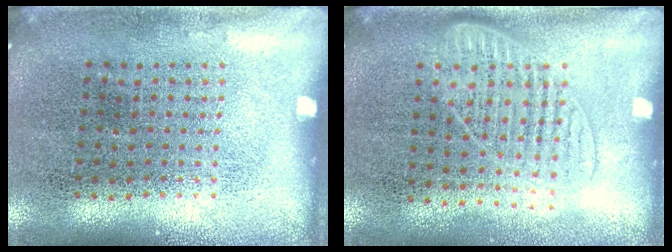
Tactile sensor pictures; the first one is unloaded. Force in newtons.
{"total": 1.2, "press": 1.1, "slide": 0.4}